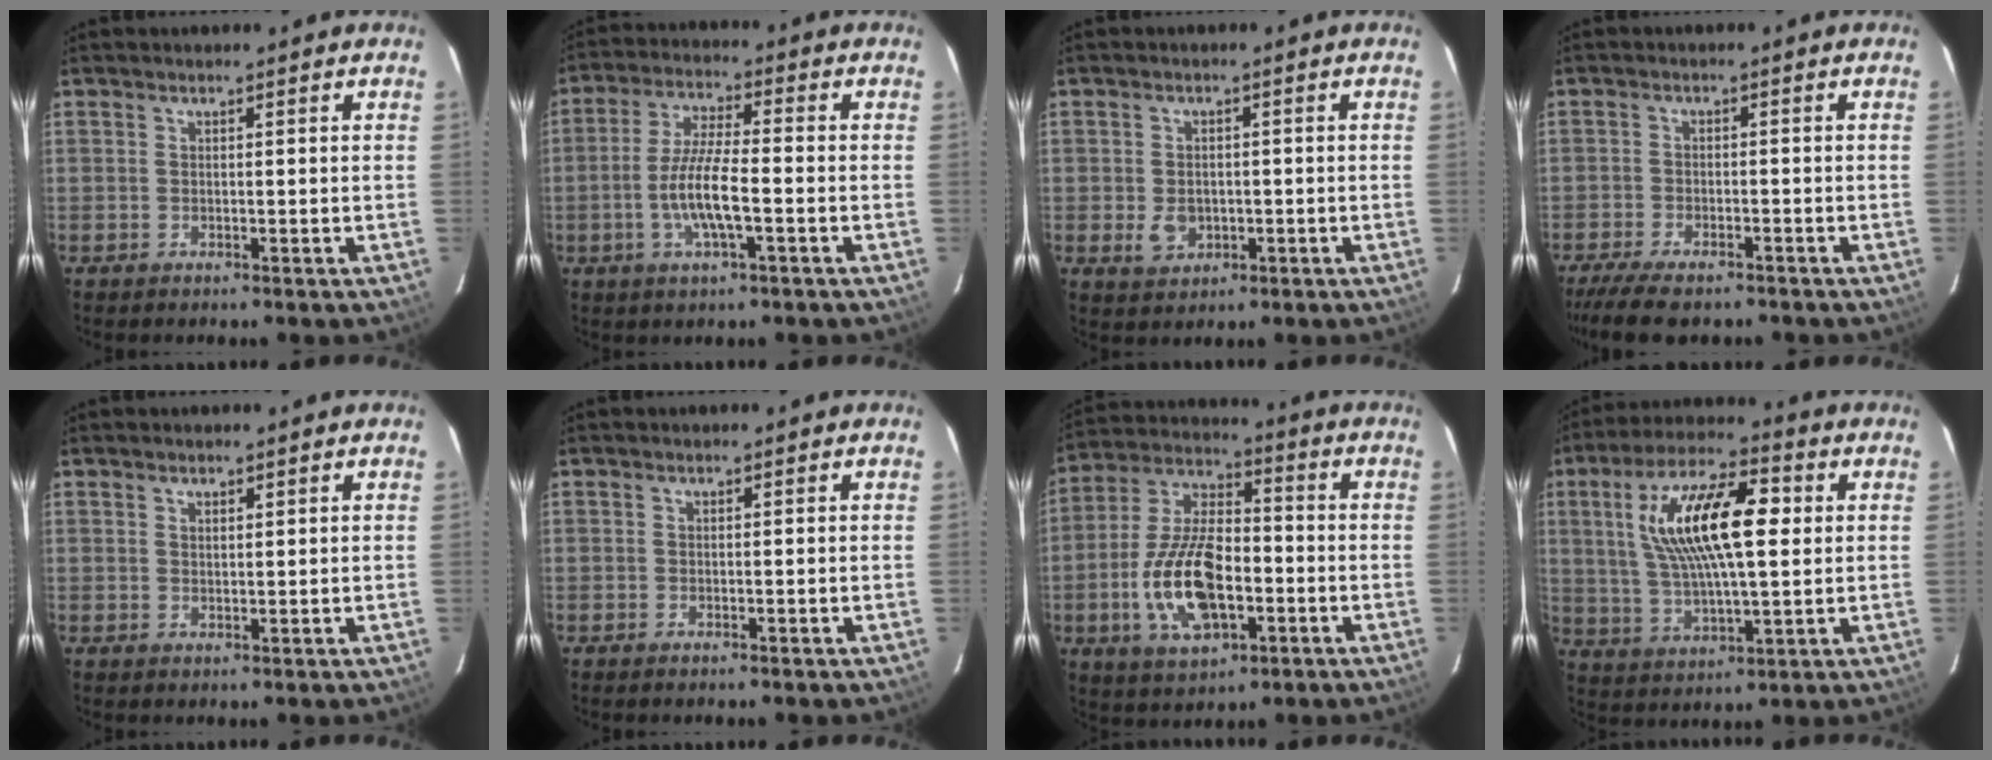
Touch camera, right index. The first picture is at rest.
{"total": 8.9, "force": [-2.6, 1.7, 8.4], "torque": [-0.167, -0.003, -0.051]}
{"total": 4.3, "force": [-1.0, 3.4, 2.4], "torque": [-0.048, -0.003, -0.008]}
{"total": 9.2, "force": [-7.5, 2.6, 4.5], "torque": [-0.114, -0.026, -0.130]}
{"total": 1.3, "force": [1.0, 0.6, 0.6], "torque": [-0.008, 0.002, 0.017]}
{"total": 0.0}
{"total": 16.7, "force": [-4.6, 8.3, 13.7], "torque": [-0.286, 0.004, -0.078]}
{"total": 17.4, "force": [3.9, 6.0, 15.9], "torque": [-0.295, 0.020, 0.073]}